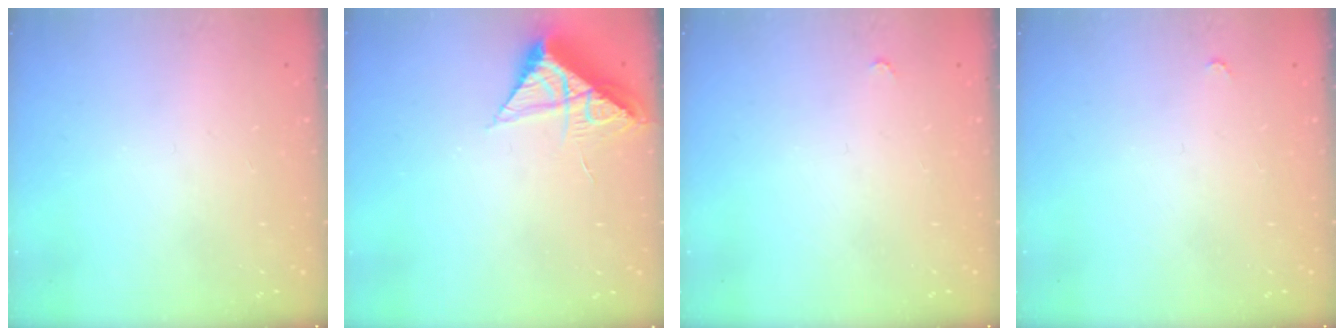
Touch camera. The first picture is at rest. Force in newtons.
{"total": 8.5, "press": 8.5, "slide": 0.5}
{"total": 2.8, "press": 2.8, "slide": 0.4}
{"total": 2.8, "press": 2.8, "slide": 0.4}